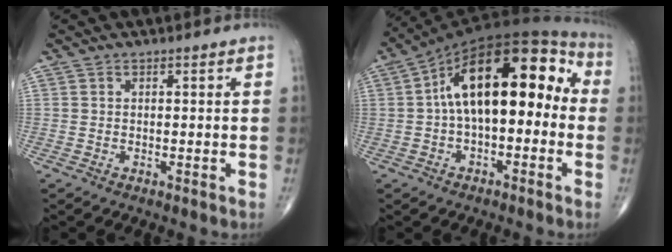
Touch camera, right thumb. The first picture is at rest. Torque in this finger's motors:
{"motor_torque": [-0.46, 2.28, 1.57, 0.86, 0.21]}